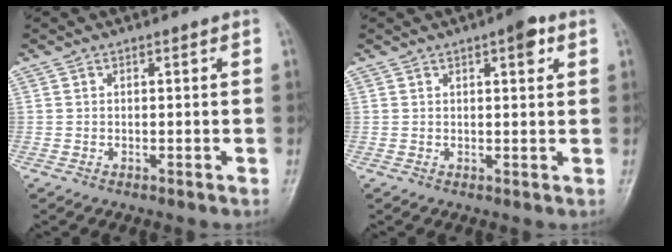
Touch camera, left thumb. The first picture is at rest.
{"total": 3.8, "force": [1.9, 1.3, 3.0], "torque": [-0.033, -0.003, 0.021]}